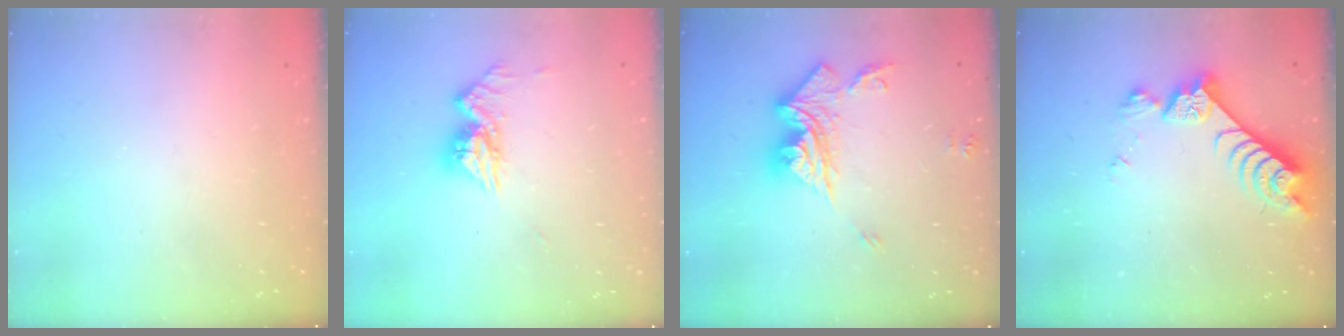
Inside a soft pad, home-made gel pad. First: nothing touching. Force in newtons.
{"total": 10.5, "press": 10.5, "slide": 1.0}
{"total": 13.7, "press": 13.6, "slide": 1.5}
{"total": 7.3, "press": 7.2, "slide": 1.2}